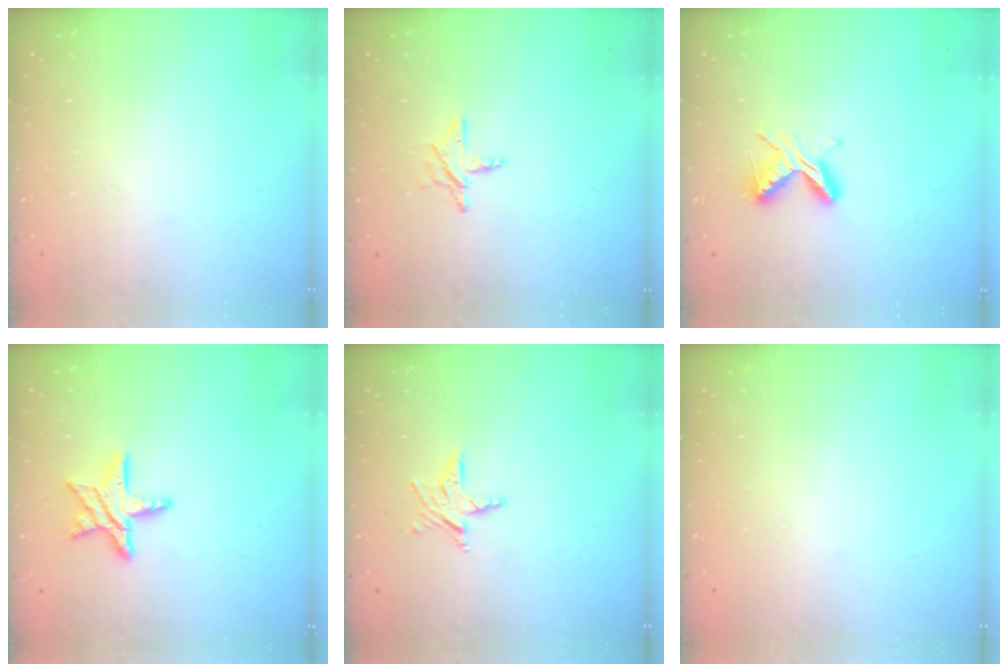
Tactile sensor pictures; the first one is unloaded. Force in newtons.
{"total": 4.9, "press": 4.8, "slide": 0.4}
{"total": 5.9, "press": 5.9, "slide": 0.7}
{"total": 11.6, "press": 11.5, "slide": 0.8}
{"total": 5.7, "press": 5.7, "slide": 0.1}
{"total": 0.0}